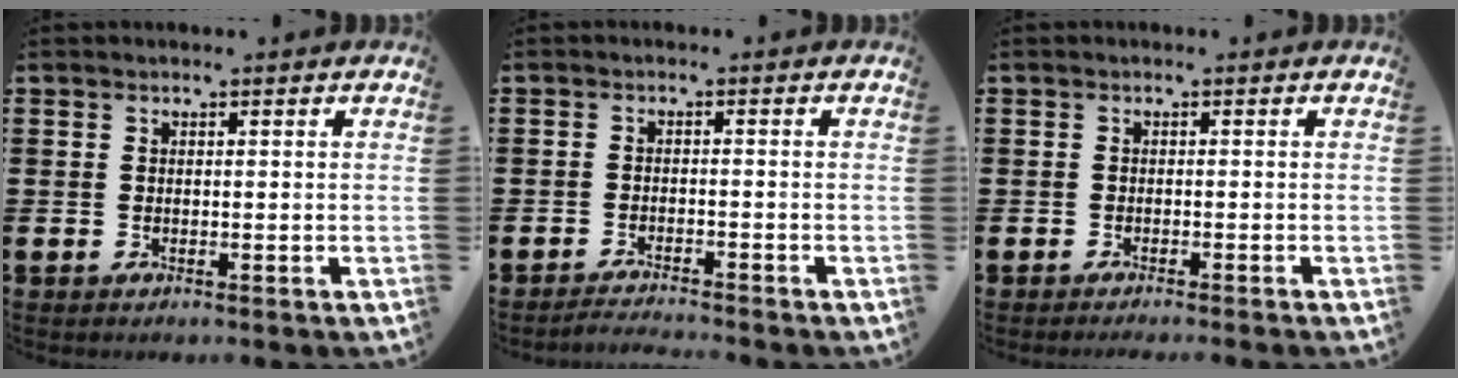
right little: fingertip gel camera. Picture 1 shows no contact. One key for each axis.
{"total": 1.6, "fx": -1.6, "fy": -0.2, "fz": 0.1, "tx": -0.004, "ty": 0.003, "tz": -0.032}
{"total": 0.6, "fx": -0.6, "fy": -0.2, "fz": 0.1, "tx": -0.001, "ty": 0.000, "tz": -0.013}